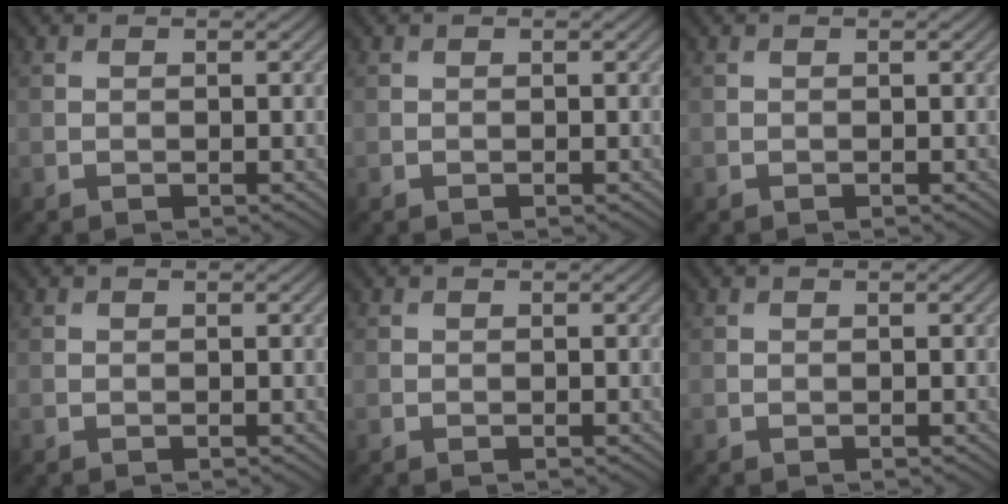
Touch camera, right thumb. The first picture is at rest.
{"total": 0.0}
{"total": 0.0}
{"total": 0.0}
{"total": 0.0}
{"total": 0.0}